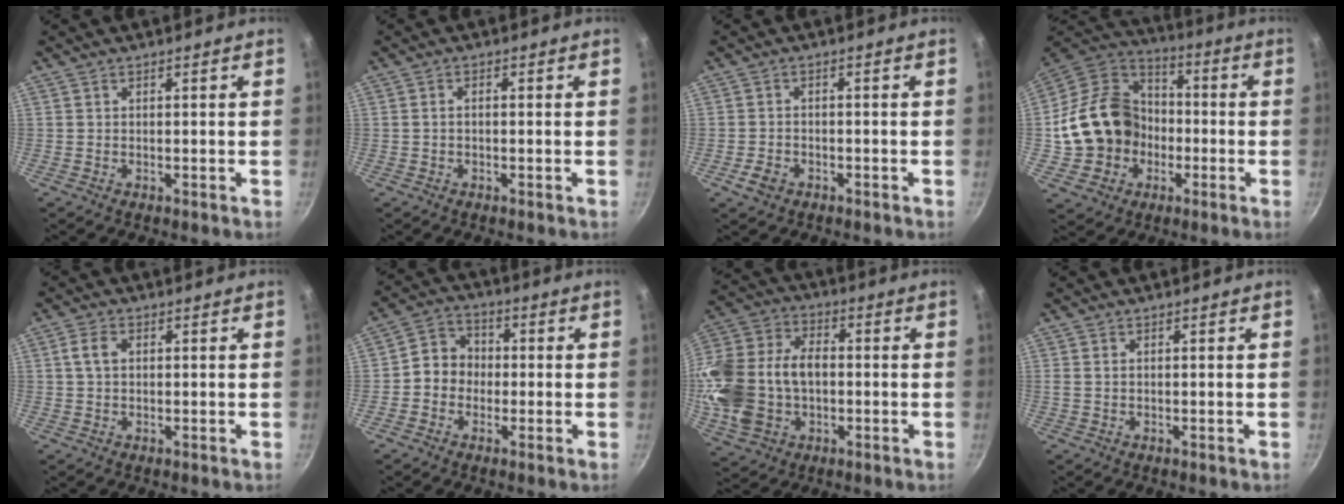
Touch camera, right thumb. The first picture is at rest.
{"total": 1.3, "force": [-0.2, 0.7, 1.0], "torque": [-0.023, 0.010, -0.005]}
{"total": 3.3, "force": [-1.8, 2.3, 1.6], "torque": [-0.028, 0.015, -0.030]}
{"total": 19.1, "force": [-2.7, 16.1, 9.8], "torque": [-0.144, 0.046, -0.043]}
{"total": 3.0, "force": [0.6, 2.1, 2.2], "torque": [-0.038, 0.009, 0.008]}
{"total": 7.0, "force": [-0.9, 6.2, 3.1], "torque": [-0.017, 0.023, -0.034]}
{"total": 19.7, "force": [-1.6, 13.9, 13.8], "torque": [-0.275, 0.039, -0.028]}
{"total": 0.7, "force": [0.1, 0.5, 0.5], "torque": [-0.010, 0.002, 0.000]}